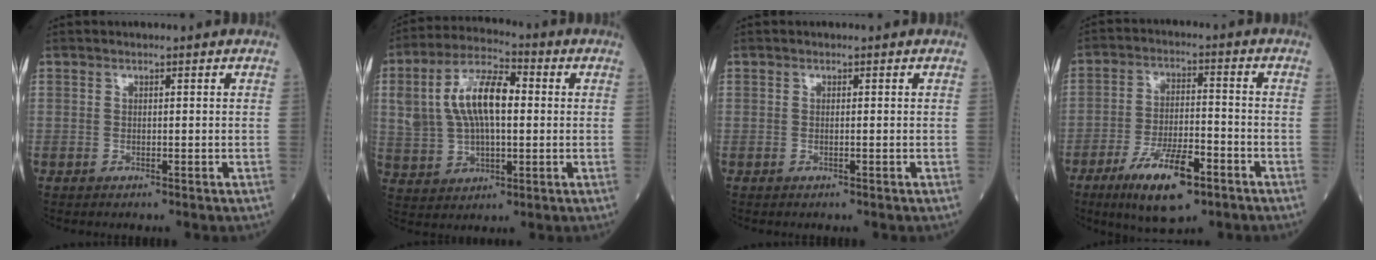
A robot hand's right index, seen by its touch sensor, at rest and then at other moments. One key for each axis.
{"total": 13.7, "fx": 1.9, "fy": 6.4, "fz": 11.9, "tx": -0.256, "ty": 0.029, "tz": 0.042}
{"total": 0.5, "fx": -0.1, "fy": 0.2, "fz": 0.5, "tx": -0.018, "ty": 0.000, "tz": -0.002}
{"total": 12.3, "fx": -7.1, "fy": 3.7, "fz": 9.4, "tx": -0.175, "ty": -0.007, "tz": -0.117}